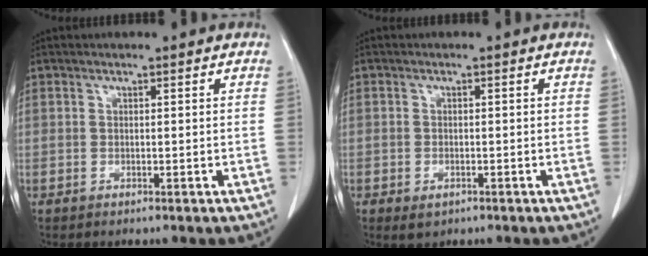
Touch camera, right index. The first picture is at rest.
{"total": 2.1, "force": [-1.1, 1.3, 1.2], "torque": [-0.017, 0.000, -0.007]}